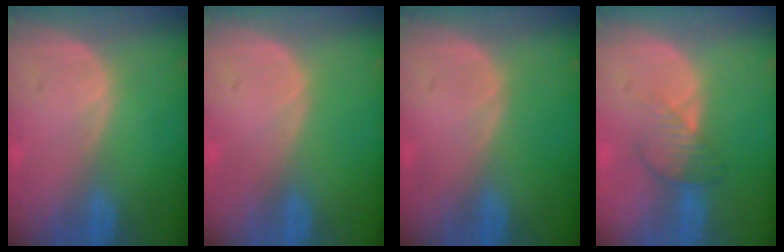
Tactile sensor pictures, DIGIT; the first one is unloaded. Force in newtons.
{"total": 0.0}
{"total": 0.0}
{"total": 4.1, "press": 3.5, "slide": 2.0}